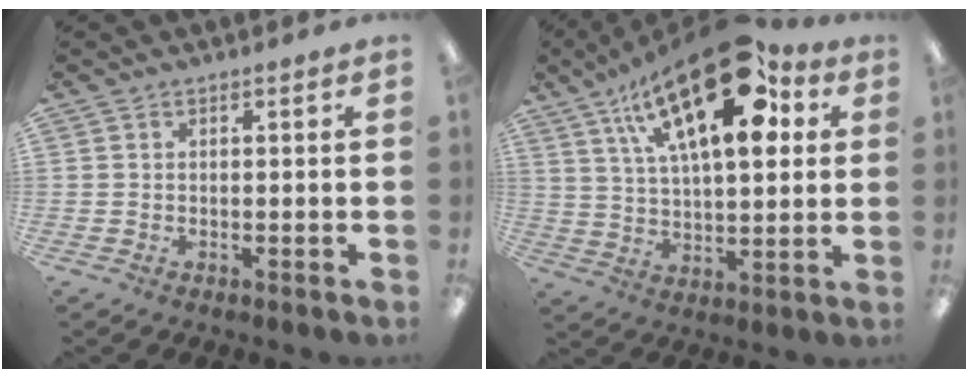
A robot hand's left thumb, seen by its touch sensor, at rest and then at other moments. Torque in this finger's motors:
{"motor_torque": [0.84, 1.22, 1.42, -1.35, 0.30]}